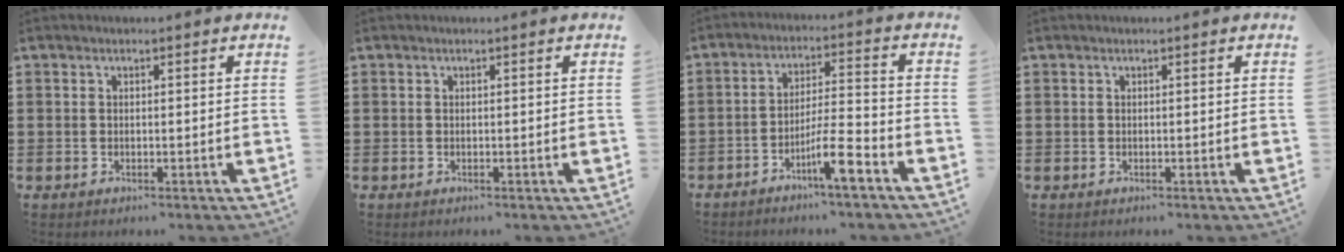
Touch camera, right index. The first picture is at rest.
{"total": 0.0}
{"total": 7.6, "force": [-4.6, 1.0, 5.9], "torque": [-0.108, 0.001, -0.083]}
{"total": 0.0}